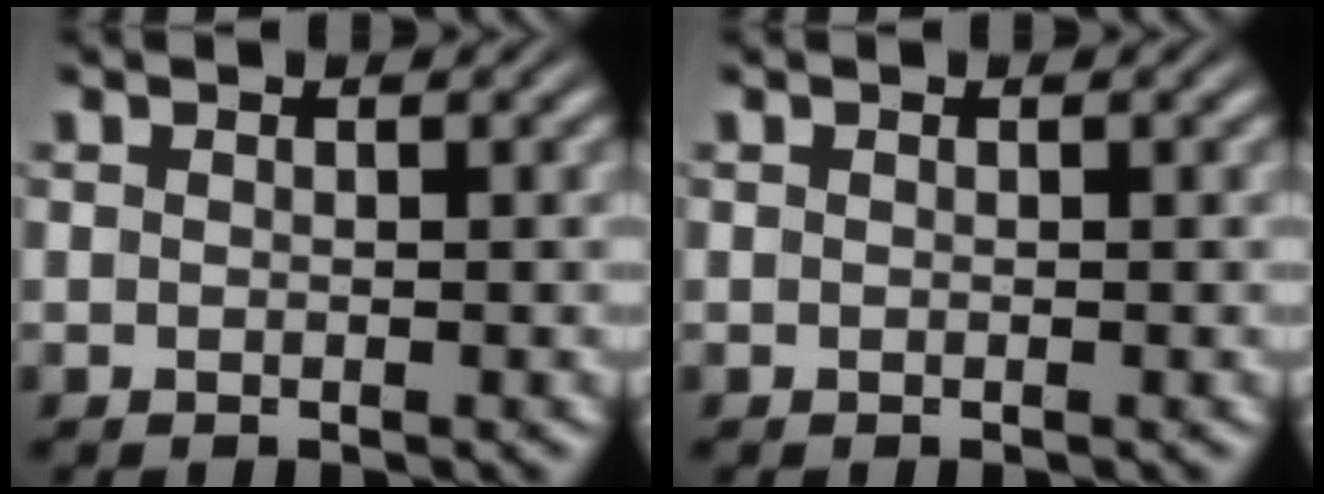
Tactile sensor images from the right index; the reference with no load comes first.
{"total": 0.0}